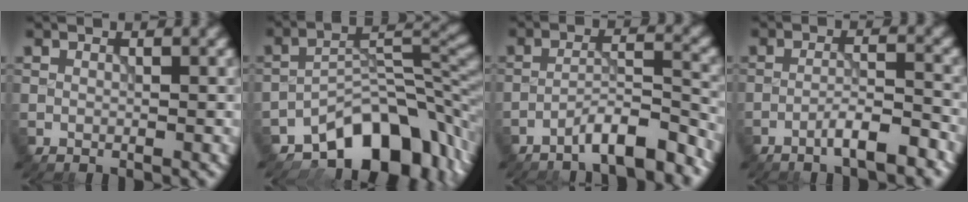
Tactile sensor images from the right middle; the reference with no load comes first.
{"total": 10.5, "force": [-7.2, 4.9, 5.9], "torque": [-0.067, 0.001, -0.129]}
{"total": 5.6, "force": [-4.4, 1.0, 3.3], "torque": [-0.048, 0.011, -0.075]}
{"total": 4.1, "force": [-2.7, 0.6, 3.0], "torque": [-0.048, 0.011, -0.052]}